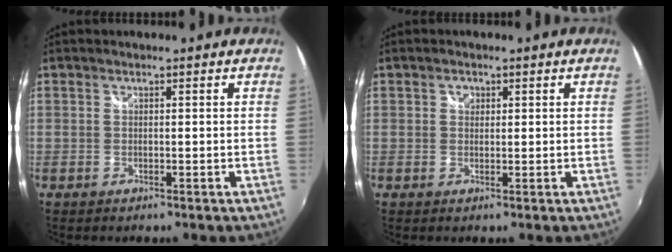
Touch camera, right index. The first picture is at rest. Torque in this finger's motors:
{"motor_torque": [0.08, -0.02, 0.08, 0.02]}